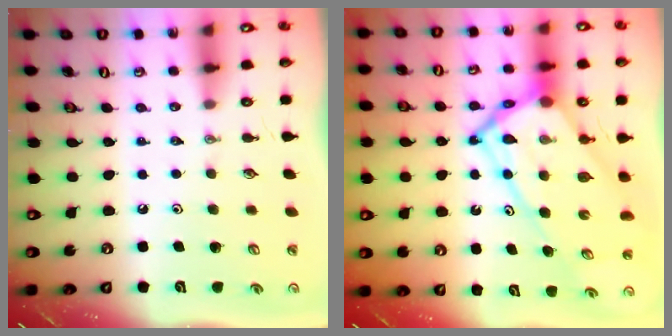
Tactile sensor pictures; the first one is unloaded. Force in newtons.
{"total": 19.7, "press": 19.6, "slide": 1.6}